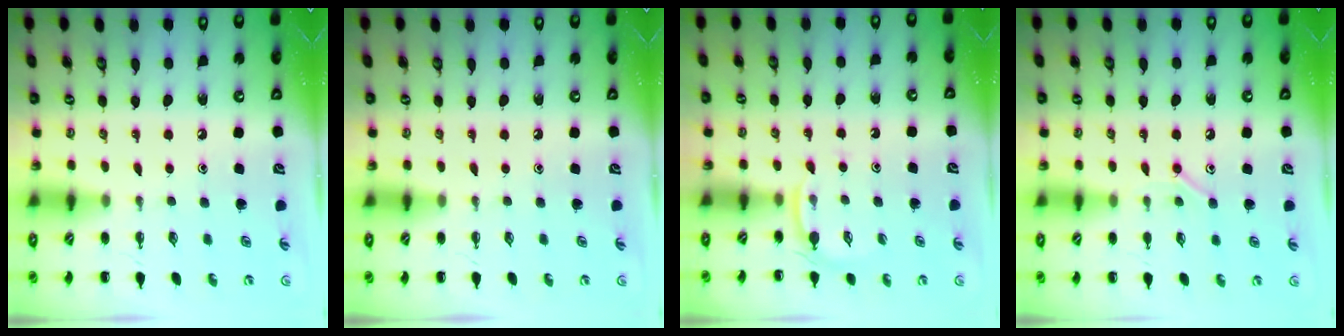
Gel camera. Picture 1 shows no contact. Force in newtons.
{"total": 0.0}
{"total": 4.0, "press": 3.7, "slide": 1.3}
{"total": 6.8, "press": 6.8, "slide": 0.8}